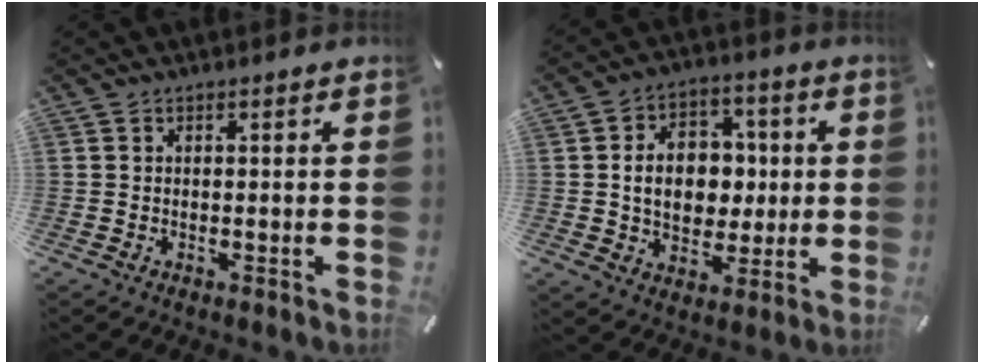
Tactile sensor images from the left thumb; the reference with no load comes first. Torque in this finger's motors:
{"motor_torque": [2.32, 2.30, 1.05, -0.90, 0.43]}